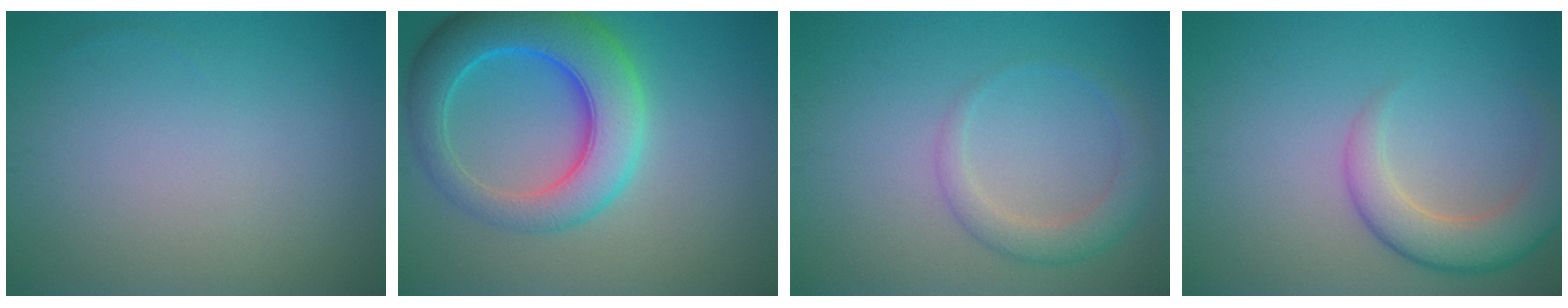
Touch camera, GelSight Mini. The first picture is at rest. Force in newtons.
{"total": 8.4, "press": 8.4, "slide": 0.4}
{"total": 2.8, "press": 2.8, "slide": 0.2}
{"total": 4.6, "press": 4.5, "slide": 0.4}